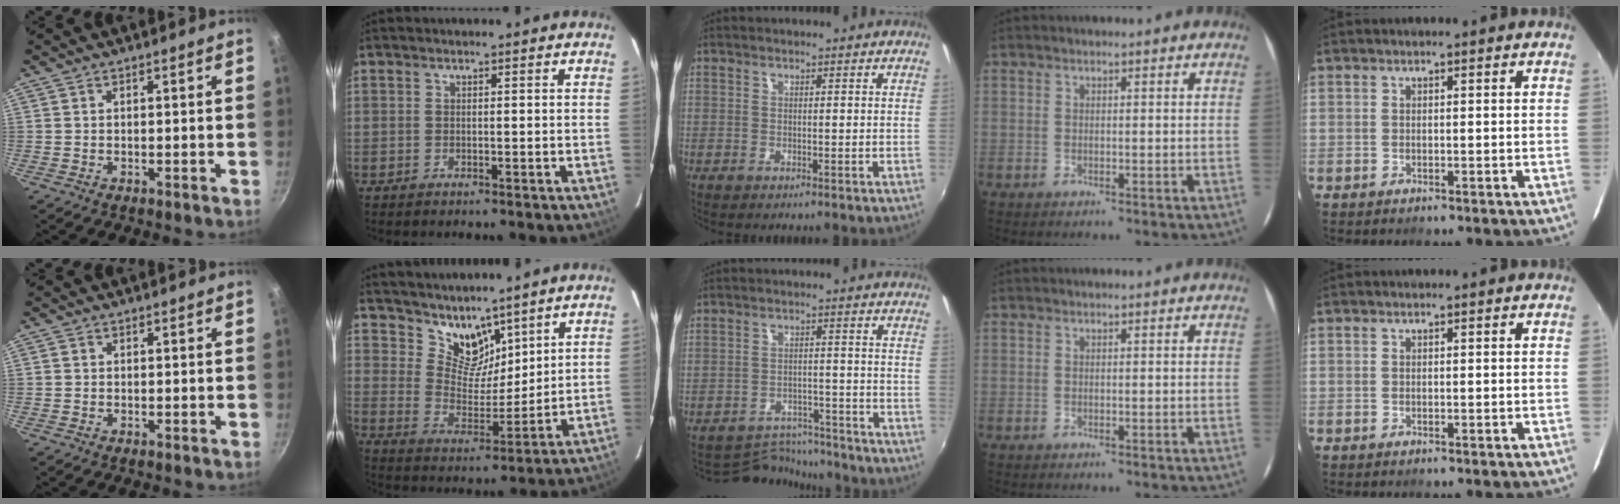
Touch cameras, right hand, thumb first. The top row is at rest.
{"thumb": {"total": 0.5, "force": [0.0, 0.5, 0.1], "torque": [0.001, 0.002, -0.001]}, "index": {"total": 8.8, "force": [7.2, 4.4, 2.6], "torque": [-0.038, 0.000, 0.140]}, "middle": {"total": 6.9, "force": [-6.6, 1.9, -0.8], "torque": [0.000, 0.011, -0.104]}}